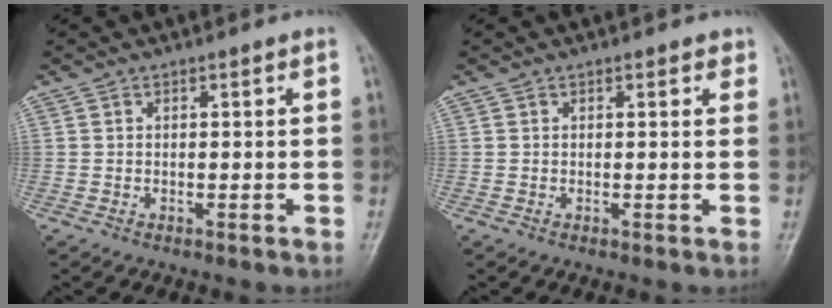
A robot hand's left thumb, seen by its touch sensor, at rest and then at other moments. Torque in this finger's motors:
{"motor_torque": [-0.73, 0.03, -0.06, 0.14, 0.00]}